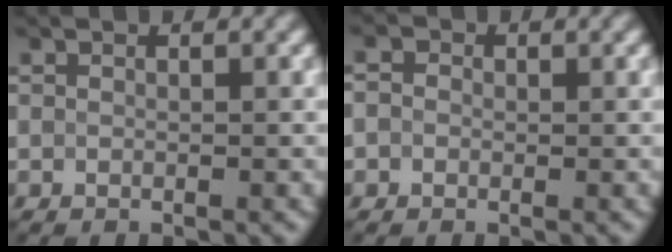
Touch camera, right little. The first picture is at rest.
{"total": 1.3, "force": [0.1, 1.2, 0.5], "torque": [-0.010, 0.004, -0.008]}